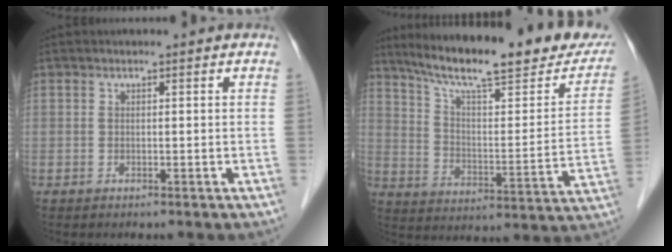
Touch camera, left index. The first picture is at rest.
{"total": 25.5, "force": [20.8, 4.1, 14.2], "torque": [-0.216, -0.026, 0.286]}